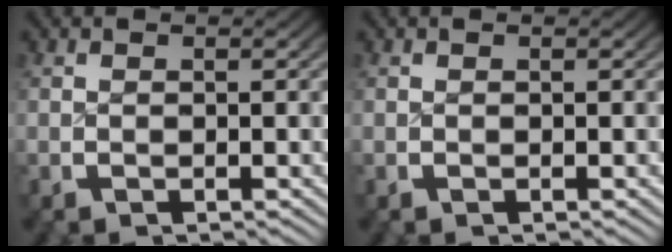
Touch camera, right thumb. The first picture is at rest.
{"total": 0.0}